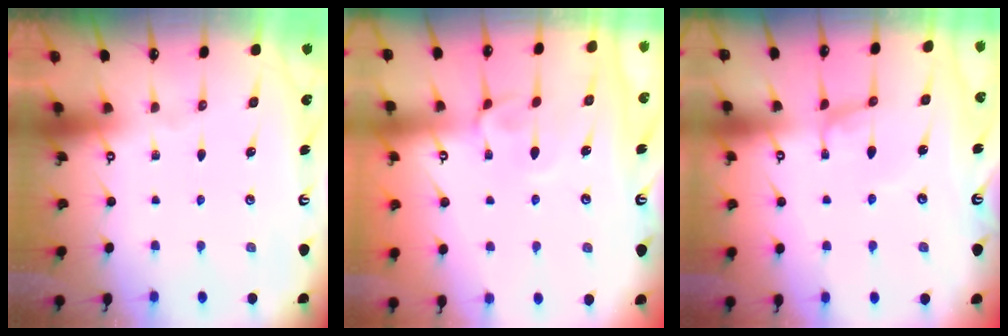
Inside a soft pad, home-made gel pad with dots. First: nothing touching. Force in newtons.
{"total": 3.6, "press": 3.6, "slide": 0.5}
{"total": 0.9, "press": 0.7, "slide": 0.5}